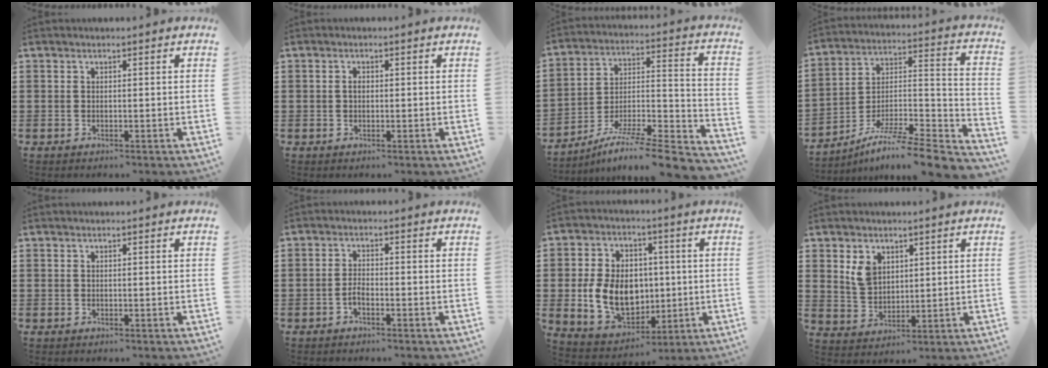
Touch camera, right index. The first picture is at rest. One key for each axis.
{"total": 1.0, "fx": -0.1, "fy": 0.6, "fz": 0.8, "tx": -0.017, "ty": 0.002, "tz": -0.002}
{"total": 7.9, "fx": -6.6, "fy": 0.2, "fz": 4.4, "tx": -0.070, "ty": -0.006, "tz": -0.134}
{"total": 8.0, "fx": -6.5, "fy": 0.8, "fz": 4.7, "tx": -0.075, "ty": -0.001, "tz": -0.129}
{"total": 0.0}
{"total": 1.9, "fx": -1.2, "fy": 0.5, "fz": 1.4, "tx": -0.035, "ty": -0.004, "tz": -0.025}
{"total": 11.4, "fx": -0.2, "fy": 8.9, "fz": 7.2, "tx": -0.147, "ty": 0.013, "tz": -0.003}
{"total": 4.6, "fx": 2.3, "fy": 3.3, "fz": 2.2, "tx": -0.054, "ty": 0.011, "tz": 0.044}